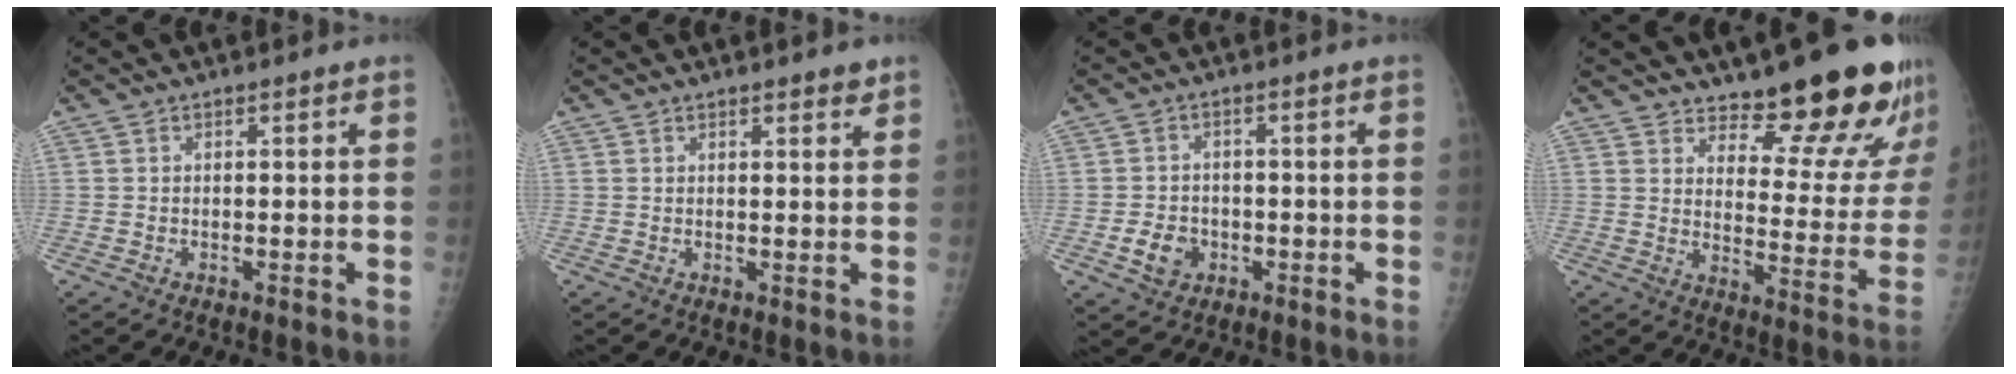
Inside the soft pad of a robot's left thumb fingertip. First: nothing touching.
{"total": 2.3, "force": [1.7, 0.7, 1.4], "torque": [-0.011, -0.008, 0.021]}
{"total": 4.8, "force": [-1.6, 3.9, 2.3], "torque": [-0.026, 0.008, -0.023]}
{"total": 15.9, "force": [13.3, 4.2, 7.5], "torque": [-0.054, -0.116, 0.168]}